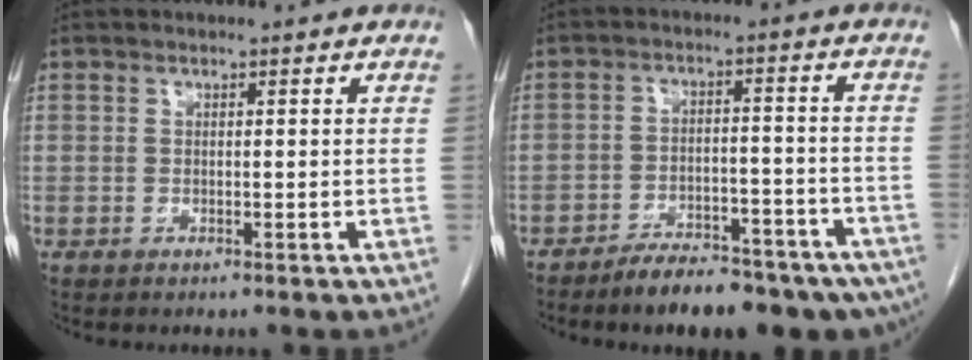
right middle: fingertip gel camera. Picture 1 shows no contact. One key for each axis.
{"total": 13.3, "fx": -10.4, "fy": 4.2, "fz": 7.1, "tx": -0.068, "ty": 0.024, "tz": -0.147}